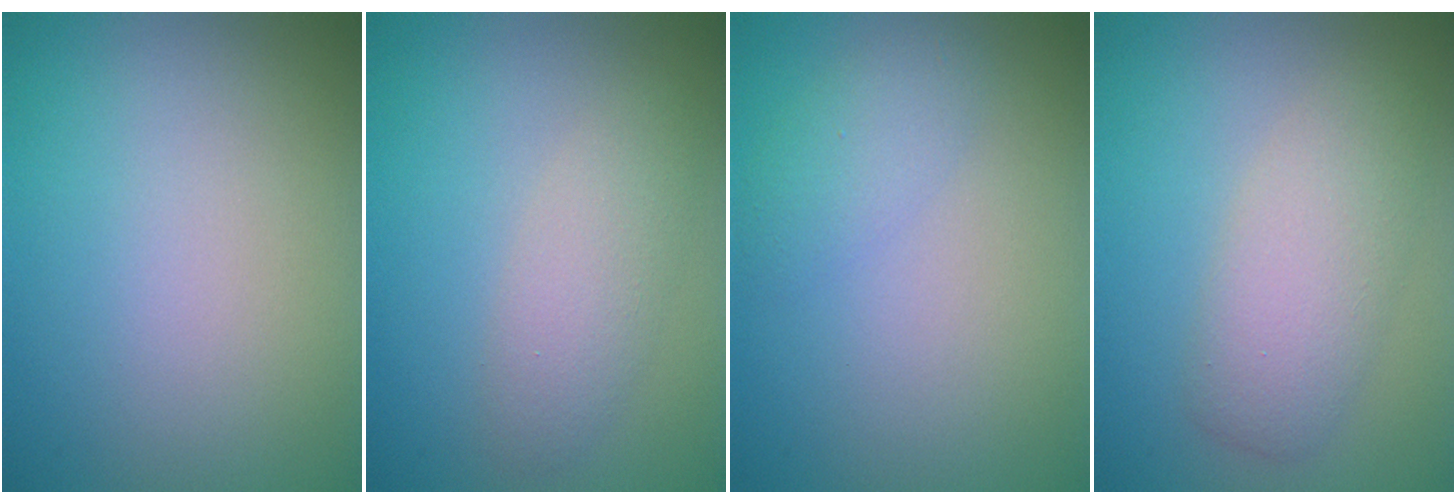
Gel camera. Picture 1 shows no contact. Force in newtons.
{"total": 2.8, "press": 2.8, "slide": 0.1}
{"total": 1.7, "press": 1.7, "slide": 0.0}
{"total": 4.1, "press": 4.1, "slide": 0.4}